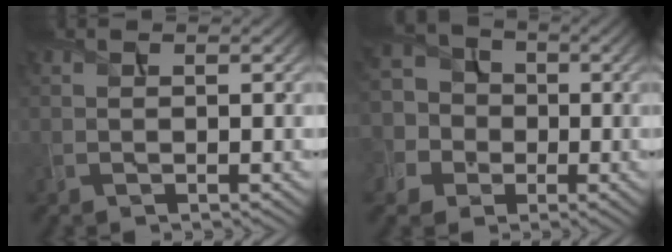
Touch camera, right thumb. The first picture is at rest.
{"total": 10.1, "force": [-0.9, 9.1, 4.2], "torque": [-0.146, 0.008, -0.052]}